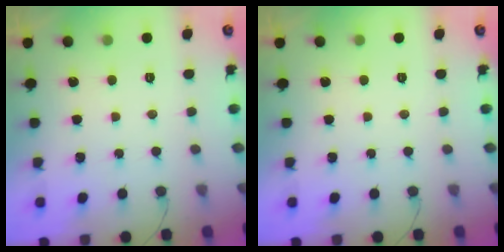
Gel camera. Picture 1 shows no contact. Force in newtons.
{"total": 0.0}